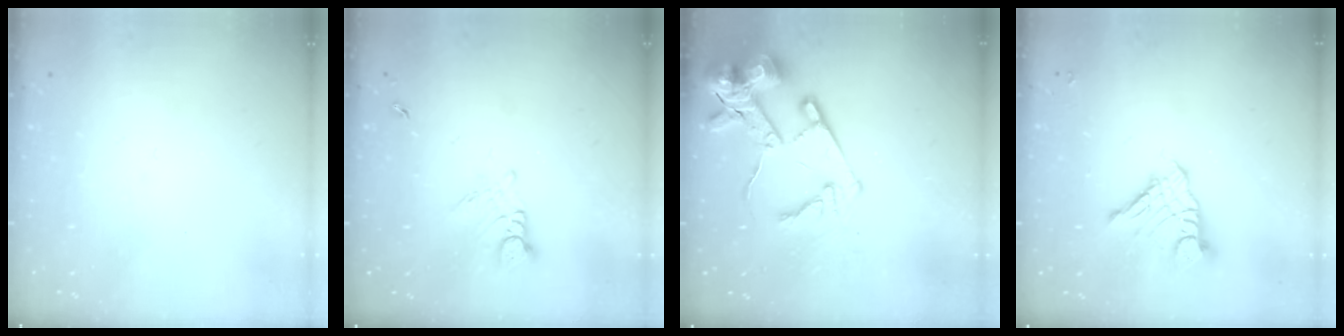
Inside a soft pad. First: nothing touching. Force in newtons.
{"total": 3.0, "press": 2.9, "slide": 0.4}
{"total": 17.6, "press": 17.4, "slide": 2.2}
{"total": 10.5, "press": 10.5, "slide": 1.0}